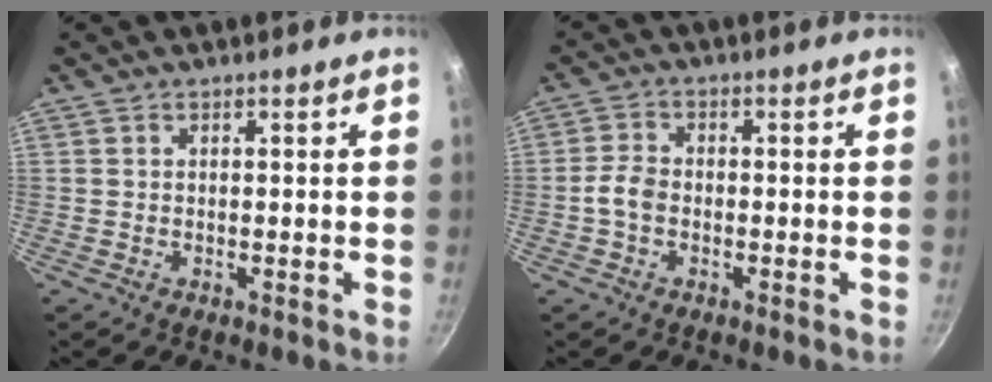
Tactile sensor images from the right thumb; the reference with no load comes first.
{"total": 3.8, "force": [-1.1, 2.7, 2.4], "torque": [-0.047, 0.018, -0.028]}